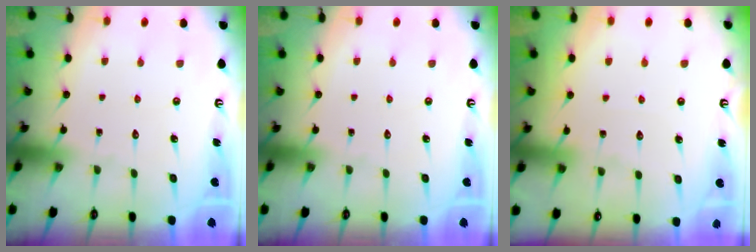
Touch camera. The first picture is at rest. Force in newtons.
{"total": 0.0}
{"total": 3.7, "press": 3.7, "slide": 0.5}